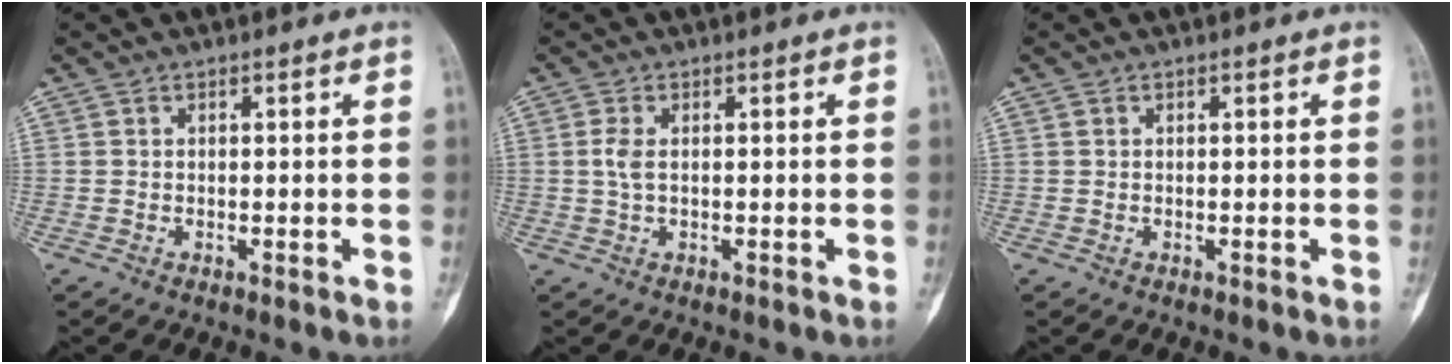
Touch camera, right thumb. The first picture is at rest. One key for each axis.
{"total": 2.2, "fx": 0.2, "fy": 0.9, "fz": 2.0, "tx": -0.051, "ty": 0.001, "tz": 0.005}
{"total": 0.0}